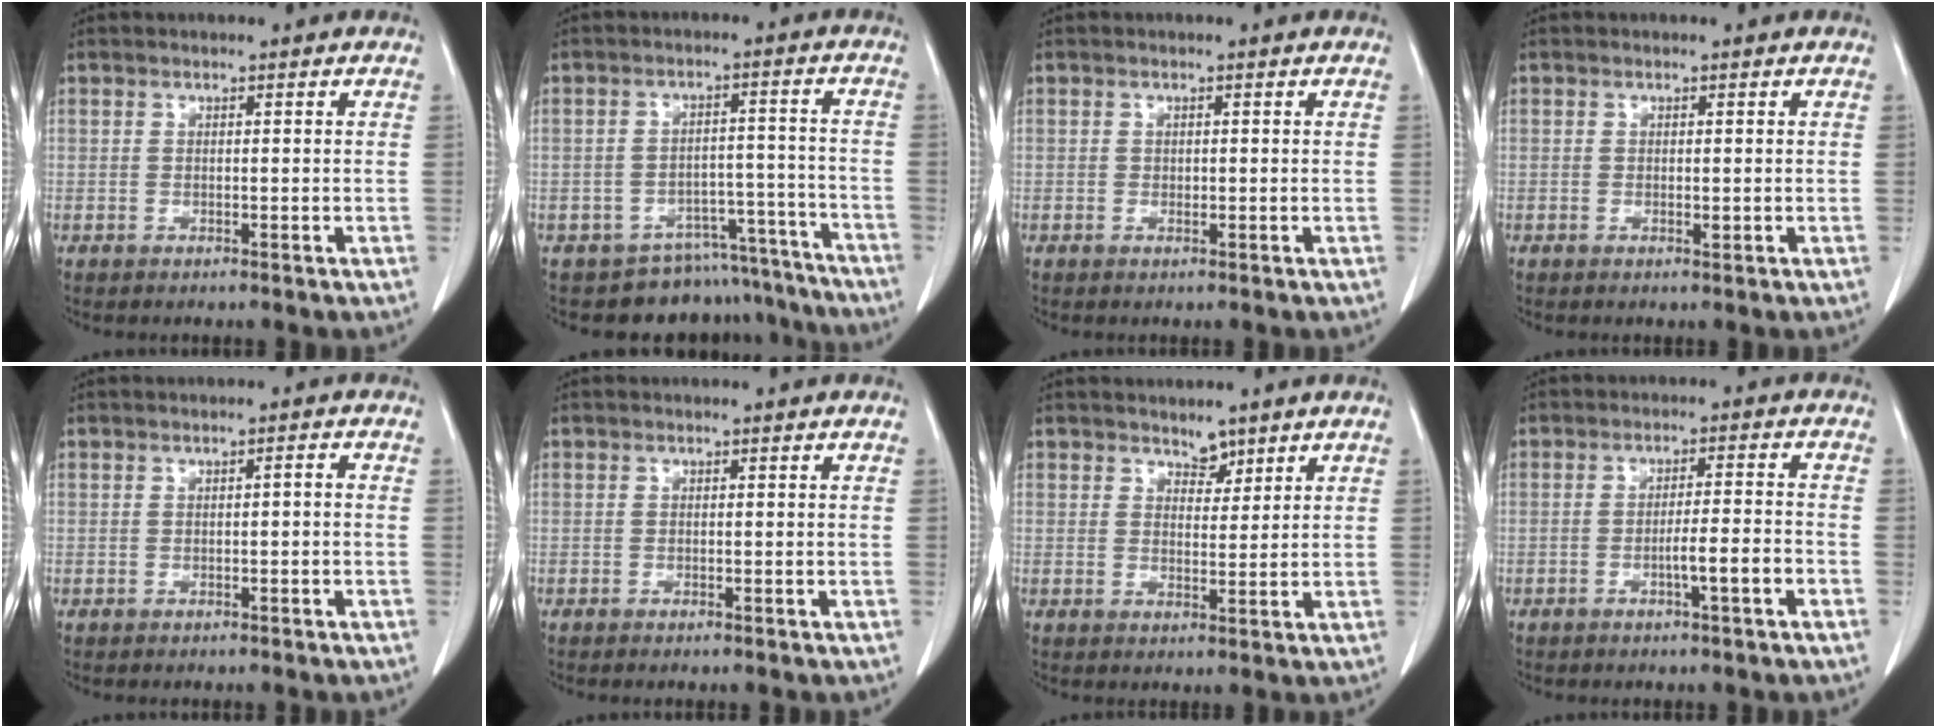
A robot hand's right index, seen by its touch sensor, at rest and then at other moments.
{"total": 11.8, "force": [-10.8, 4.7, -0.4], "torque": [0.036, 0.056, -0.131]}
{"total": 0.5, "force": [0.0, 0.4, 0.3], "torque": [-0.006, 0.001, 0.004]}
{"total": 0.6, "force": [0.0, 0.3, 0.5], "torque": [-0.007, -0.002, 0.003]}
{"total": 0.8, "force": [-0.2, 0.2, 0.7], "torque": [-0.011, 0.003, -0.003]}
{"total": 0.8, "force": [-0.6, 0.1, 0.4], "torque": [-0.008, -0.002, -0.008]}
{"total": 2.5, "force": [2.0, 1.2, 0.7], "torque": [-0.004, -0.004, 0.032]}
{"total": 4.6, "force": [-2.1, -0.1, 4.1], "torque": [-0.060, 0.004, -0.031]}